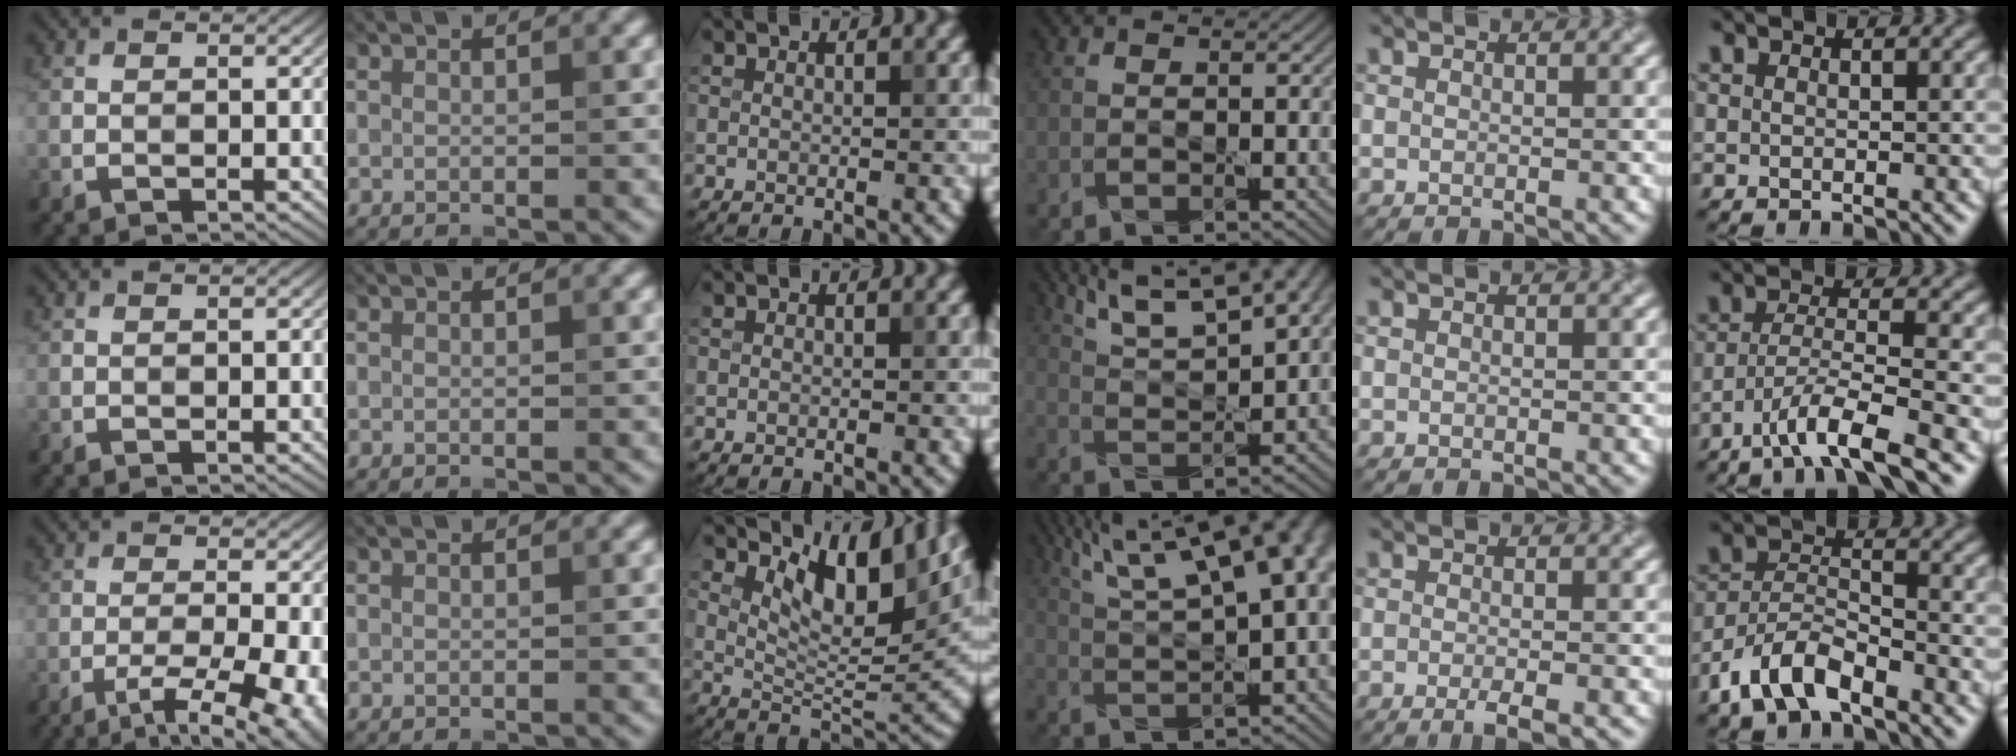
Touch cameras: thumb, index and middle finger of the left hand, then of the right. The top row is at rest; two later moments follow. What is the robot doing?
{"motion": "pour", "object": "sugar"}